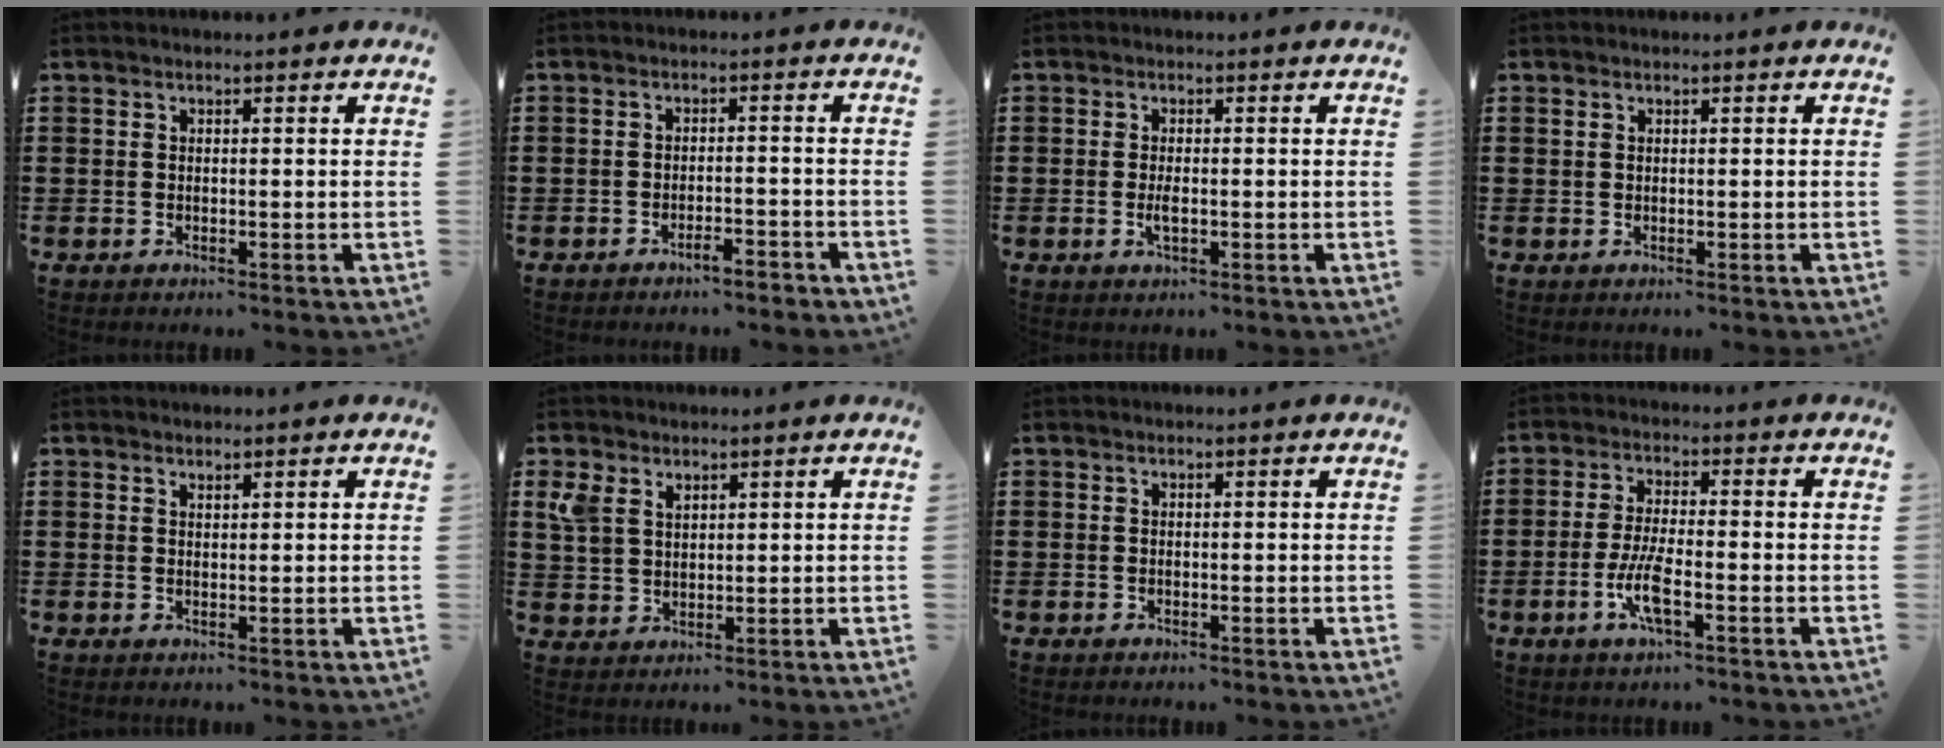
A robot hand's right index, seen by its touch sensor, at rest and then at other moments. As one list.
[{"total": 2.7, "force": [-2.5, 0.2, 1.1], "torque": [-0.022, -0.002, -0.050]}, {"total": 1.9, "force": [-0.4, 0.6, 1.8], "torque": [-0.040, -0.003, -0.009]}, {"total": 0.5, "force": [0.2, 0.4, 0.2], "torque": [-0.004, 0.004, 0.004]}, {"total": 0.9, "force": [0.9, 0.2, 0.0], "torque": [-0.001, 0.001, 0.018]}, {"total": 4.2, "force": [2.6, 2.9, 1.8], "torque": [-0.049, 0.012, 0.049]}, {"total": 0.0}, {"total": 5.6, "force": [-2.2, 1.1, 5.0], "torque": [-0.110, -0.009, -0.047]}]